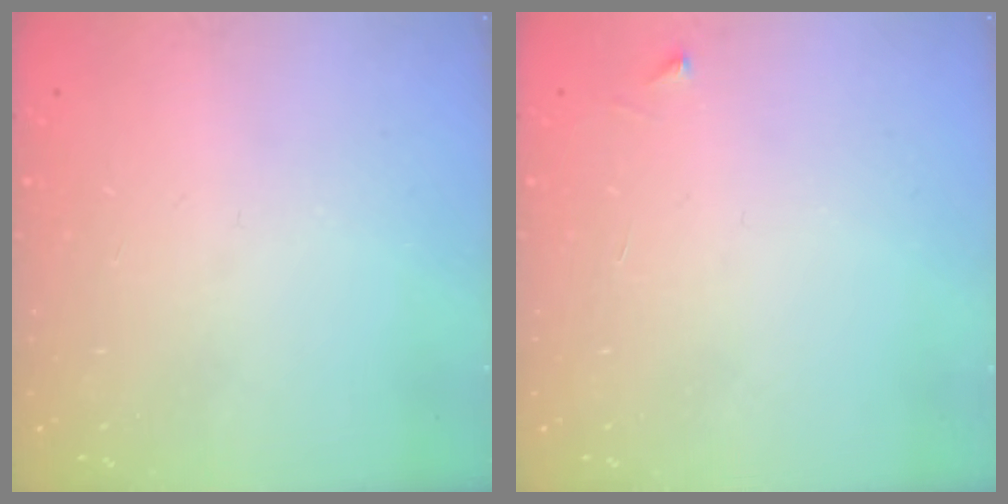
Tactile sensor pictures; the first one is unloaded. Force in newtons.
{"total": 2.5, "press": 2.5, "slide": 0.3}